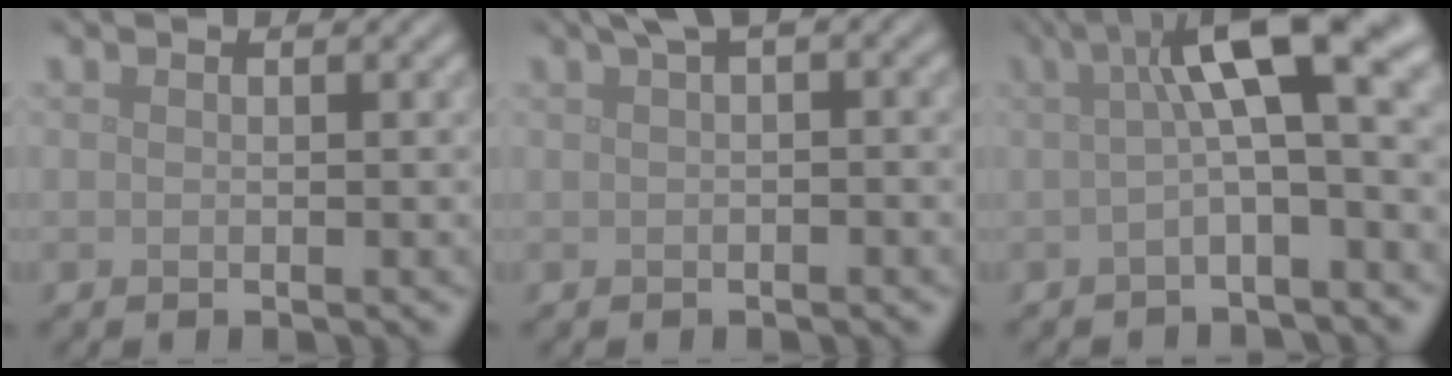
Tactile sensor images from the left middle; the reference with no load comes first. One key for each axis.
{"total": 2.4, "fx": 0.8, "fy": 0.6, "fz": 2.2, "tx": -0.031, "ty": 0.009, "tz": 0.011}
{"total": 9.1, "fx": 1.7, "fy": 2.4, "fz": 8.7, "tx": -0.126, "ty": 0.022, "tz": 0.016}